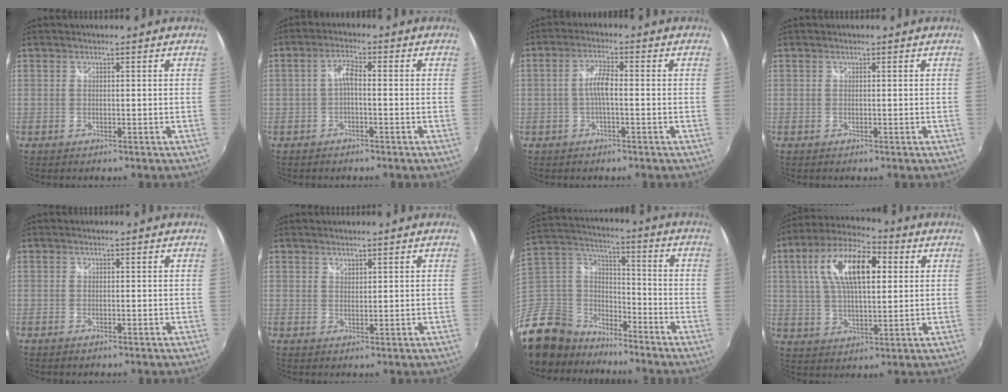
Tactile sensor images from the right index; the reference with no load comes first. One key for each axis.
{"total": 2.8, "fx": -0.8, "fy": 0.8, "fz": 2.5, "tx": -0.054, "ty": 0.008, "tz": -0.016}
{"total": 3.9, "fx": -0.6, "fy": 0.8, "fz": 3.7, "tx": -0.076, "ty": 0.008, "tz": -0.012}
{"total": 0.0}
{"total": 0.0}
{"total": 1.3, "fx": 1.2, "fy": 0.5, "fz": 0.2, "tx": 0.002, "ty": 0.000, "tz": 0.021}
{"total": 17.4, "fx": -12.4, "fy": 10.9, "fz": 5.4, "tx": -0.165, "ty": 0.036, "tz": -0.227}
{"total": 15.3, "fx": 4.2, "fy": 6.6, "fz": 13.2, "tx": -0.244, "ty": 0.027, "tz": 0.070}